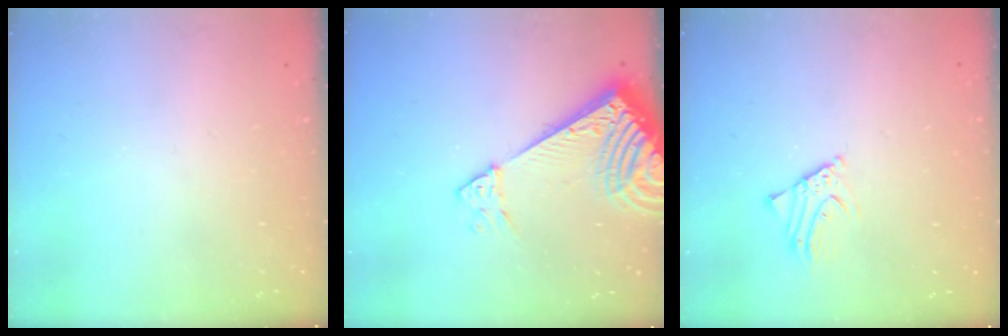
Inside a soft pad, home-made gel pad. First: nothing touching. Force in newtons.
{"total": 9.2, "press": 9.2, "slide": 1.2}
{"total": 3.0, "press": 3.0, "slide": 0.3}